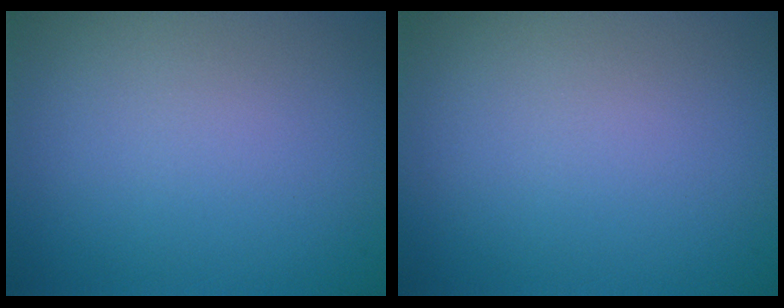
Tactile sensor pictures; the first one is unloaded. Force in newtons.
{"total": 0.0}